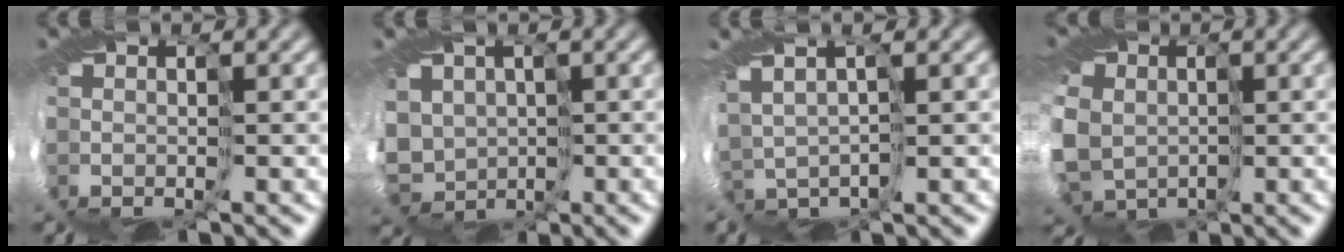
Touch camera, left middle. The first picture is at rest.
{"total": 4.3, "force": [0.3, 4.3, 0.4], "torque": [-0.039, -0.002, 0.003]}
{"total": 2.3, "force": [1.9, 1.0, 0.6], "torque": [-0.034, 0.019, 0.049]}
{"total": 10.3, "force": [-0.2, 9.3, 4.4], "torque": [-0.138, -0.024, -0.027]}